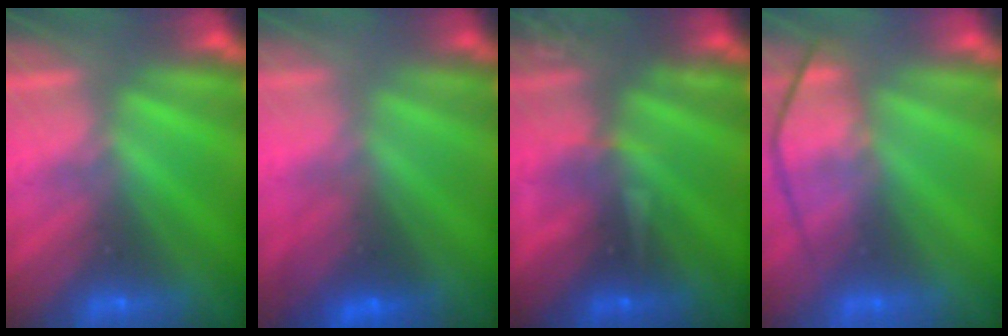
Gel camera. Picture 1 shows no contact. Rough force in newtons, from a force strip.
{"total": 2.8}
{"total": 3.2}
{"total": 4.5}